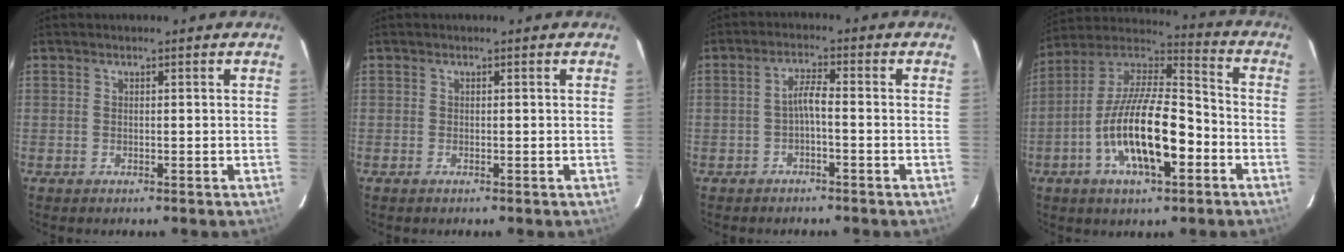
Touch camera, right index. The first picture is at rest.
{"total": 0.0}
{"total": 2.7, "force": [-1.2, 0.3, 2.4], "torque": [-0.052, 0.009, -0.023]}
{"total": 18.4, "force": [-6.3, 6.5, 16.1], "torque": [-0.302, -0.001, -0.117]}